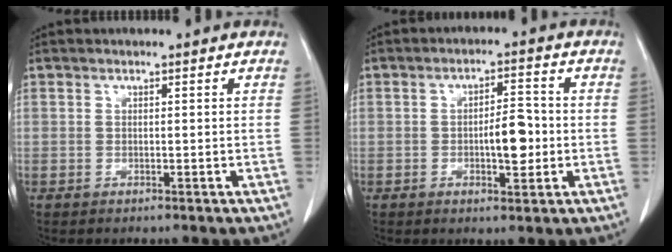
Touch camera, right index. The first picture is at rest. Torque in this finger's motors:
{"motor_torque": [0.89, -0.28, 0.16, 0.07]}